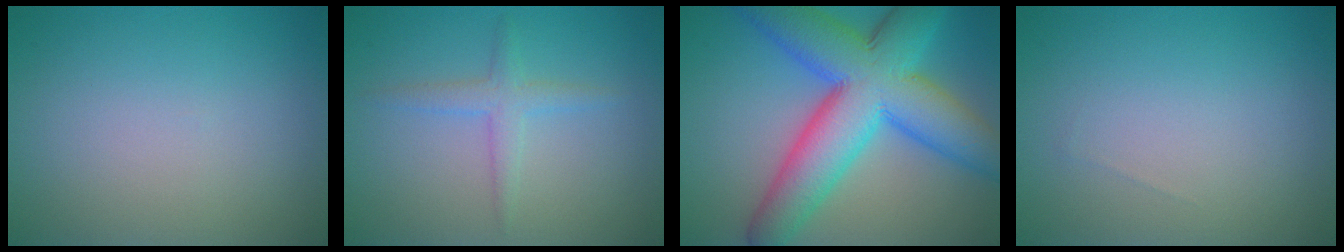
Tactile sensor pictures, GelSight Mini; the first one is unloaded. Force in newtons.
{"total": 2.0, "press": 2.0, "slide": 0.1}
{"total": 12.6, "press": 12.6, "slide": 0.2}
{"total": 0.0}